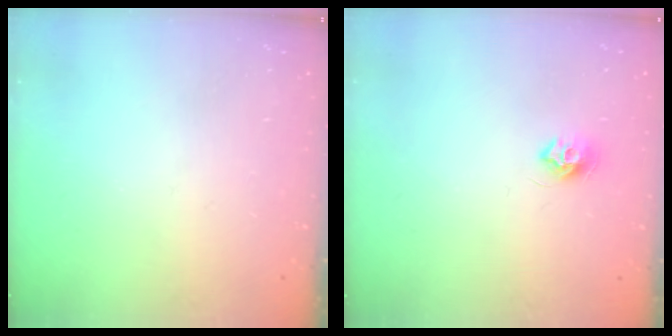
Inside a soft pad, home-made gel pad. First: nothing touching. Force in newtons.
{"total": 7.6, "press": 7.5, "slide": 0.5}